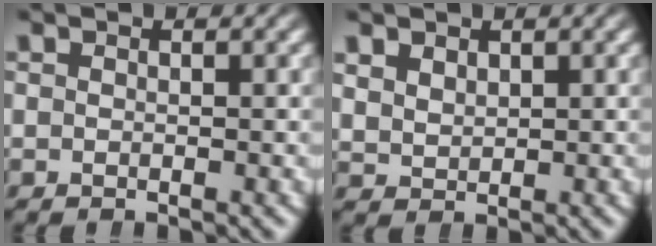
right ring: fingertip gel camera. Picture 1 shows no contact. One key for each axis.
{"total": 2.0, "fx": 1.5, "fy": 1.3, "fz": 0.5, "tx": -0.013, "ty": -0.002, "tz": 0.037}